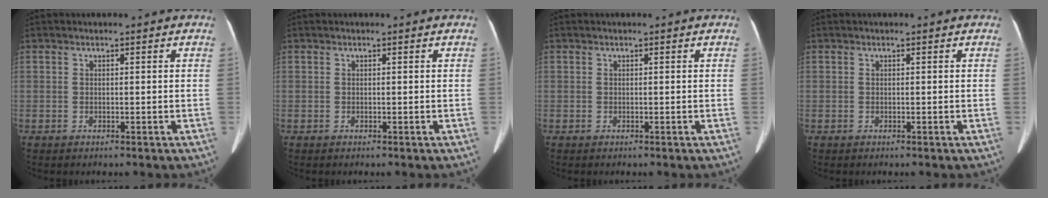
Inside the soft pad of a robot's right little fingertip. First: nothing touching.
{"total": 0.0}
{"total": 0.0}
{"total": 0.0}